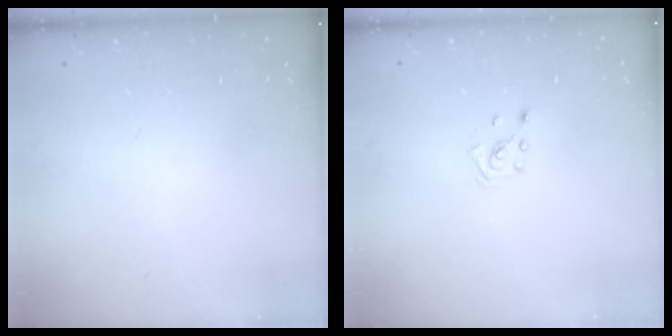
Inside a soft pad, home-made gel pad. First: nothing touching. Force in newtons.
{"total": 2.1, "press": 2.0, "slide": 0.3}